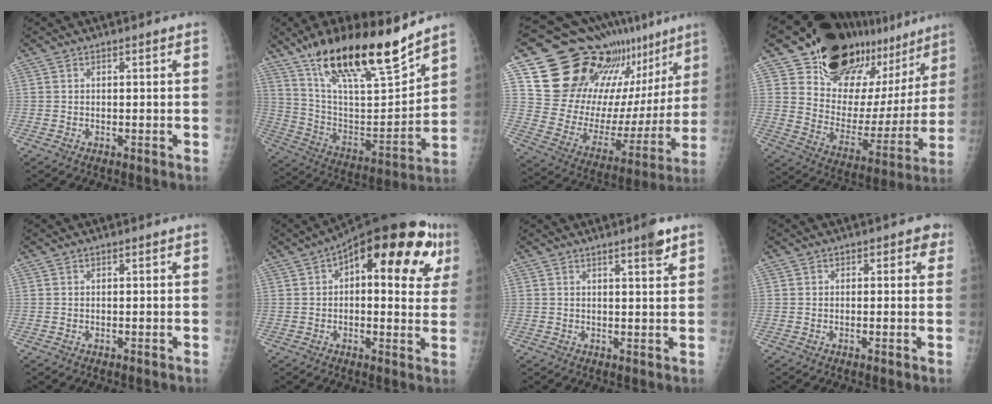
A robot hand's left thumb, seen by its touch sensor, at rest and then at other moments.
{"total": 24.9, "force": [17.9, 6.0, 16.2], "torque": [-0.249, -0.070, 0.316]}
{"total": 26.1, "force": [18.3, 12.4, 13.9], "torque": [-0.161, -0.084, 0.288]}
{"total": 27.3, "force": [20.4, 14.2, 11.4], "torque": [-0.137, -0.105, 0.297]}
{"total": 0.0}
{"total": 22.1, "force": [8.4, 9.8, 17.9], "torque": [-0.220, 0.024, 0.105]}
{"total": 3.3, "force": [2.2, 0.4, 2.5], "torque": [-0.031, -0.013, 0.030]}
{"total": 2.8, "force": [1.0, 2.3, 1.3], "torque": [0.015, 0.001, 0.005]}